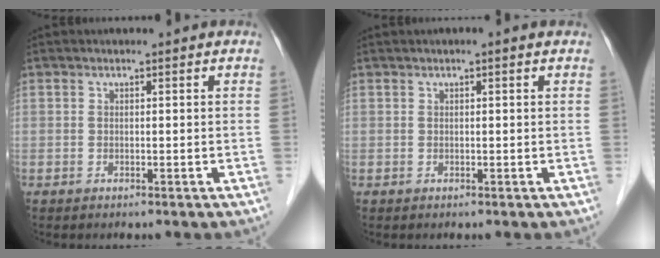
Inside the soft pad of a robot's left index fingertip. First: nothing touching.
{"total": 0.7, "force": [0.4, 0.0, 0.6], "torque": [-0.014, 0.006, 0.004]}